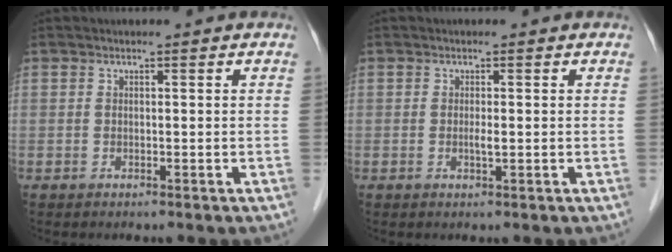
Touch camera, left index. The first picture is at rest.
{"total": 1.0, "force": [-0.1, 0.2, 1.0], "torque": [-0.021, -0.003, -0.001]}